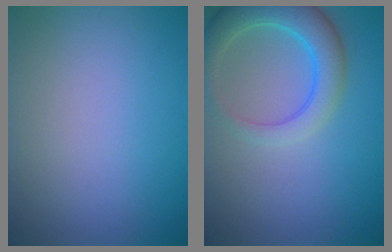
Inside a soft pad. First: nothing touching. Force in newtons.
{"total": 5.1, "press": 5.1, "slide": 0.5}